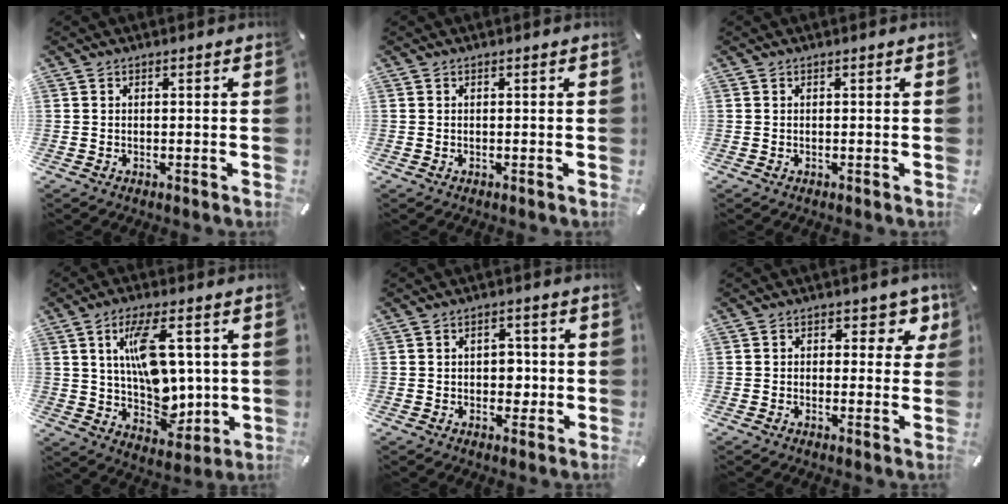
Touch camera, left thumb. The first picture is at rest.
{"total": 0.0}
{"total": 0.0}
{"total": 13.3, "force": [3.4, 7.9, 10.2], "torque": [-0.157, -0.003, 0.062]}
{"total": 4.5, "force": [-0.2, 3.4, 3.0], "torque": [-0.034, -0.001, -0.010]}
{"total": 6.0, "force": [1.8, 4.2, 3.9], "torque": [-0.035, -0.006, 0.023]}